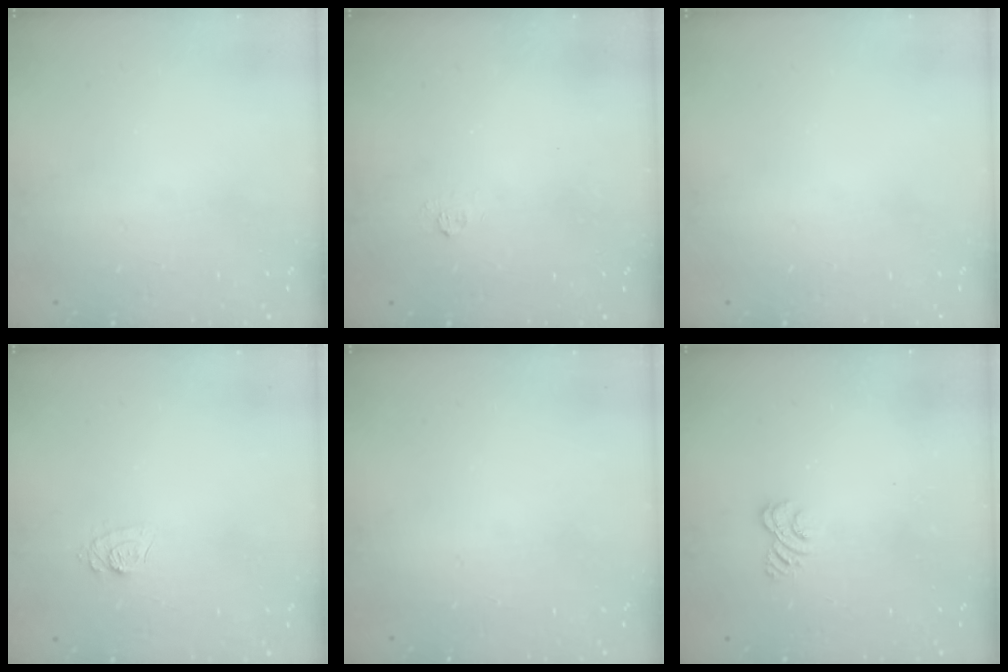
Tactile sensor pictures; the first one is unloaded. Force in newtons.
{"total": 2.7, "press": 2.5, "slide": 0.9}
{"total": 0.0}
{"total": 7.5, "press": 7.5, "slide": 0.8}
{"total": 0.0}
{"total": 2.9, "press": 2.6, "slide": 1.3}